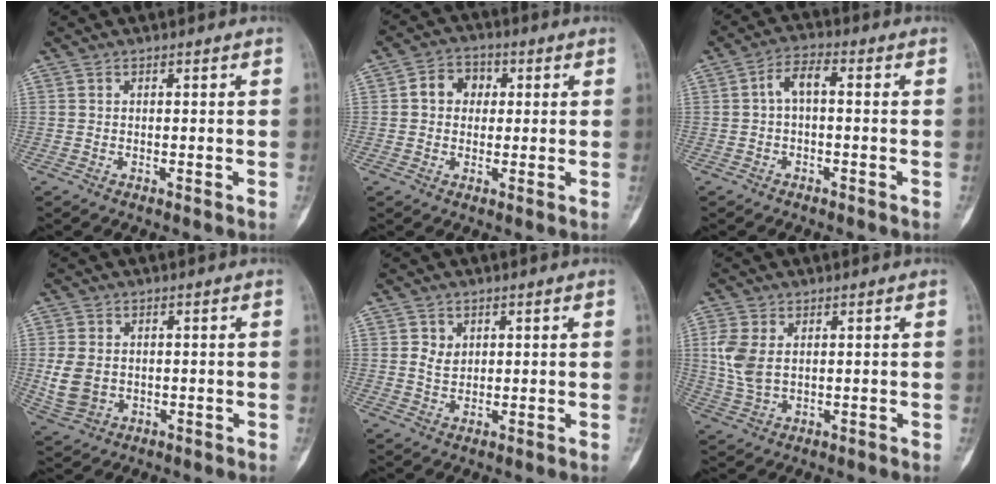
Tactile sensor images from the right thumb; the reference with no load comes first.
{"total": 5.9, "force": [0.9, 4.9, 3.1], "torque": [-0.022, 0.012, 0.007]}
{"total": 4.4, "force": [-0.1, 2.1, 3.8], "torque": [-0.066, 0.021, -0.010]}
{"total": 6.7, "force": [-0.2, 5.2, 4.2], "torque": [-0.078, -0.002, 0.006]}
{"total": 2.9, "force": [0.9, 2.4, 1.4], "torque": [-0.010, -0.005, 0.019]}
{"total": 6.7, "force": [1.3, 4.3, 5.0], "torque": [-0.113, 0.000, 0.031]}